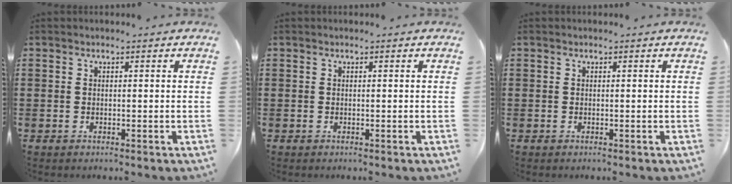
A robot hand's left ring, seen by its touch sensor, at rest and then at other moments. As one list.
[{"total": 0.0}, {"total": 0.0}]